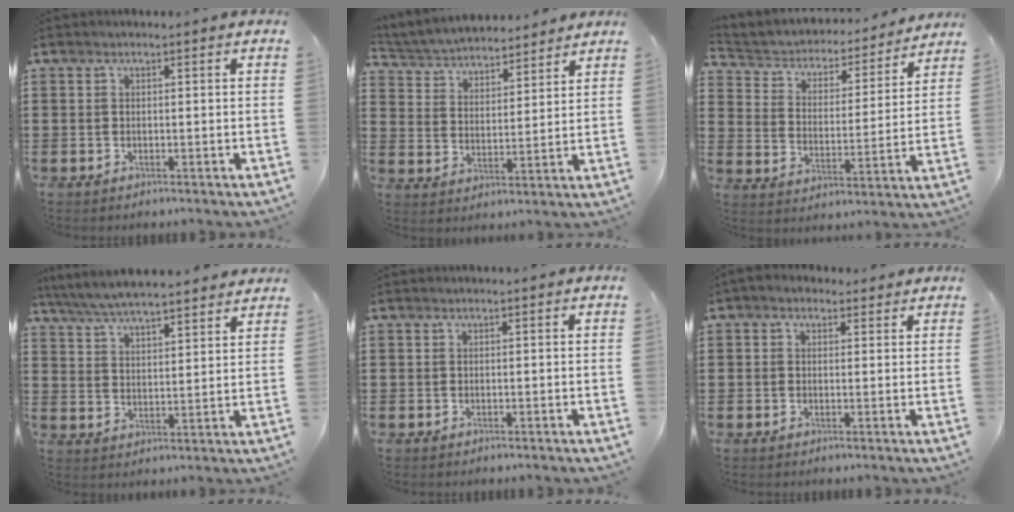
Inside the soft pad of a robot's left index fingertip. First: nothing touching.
{"total": 4.3, "force": [4.3, 0.6, 0.2], "torque": [-0.029, -0.027, 0.072]}
{"total": 3.6, "force": [3.3, 1.3, 0.4], "torque": [-0.031, -0.028, 0.048]}
{"total": 5.9, "force": [5.7, 0.2, 1.5], "torque": [-0.054, -0.027, 0.100]}
{"total": 0.0}
{"total": 1.5, "force": [0.9, 1.1, 0.4], "torque": [-0.013, 0.009, 0.017]}